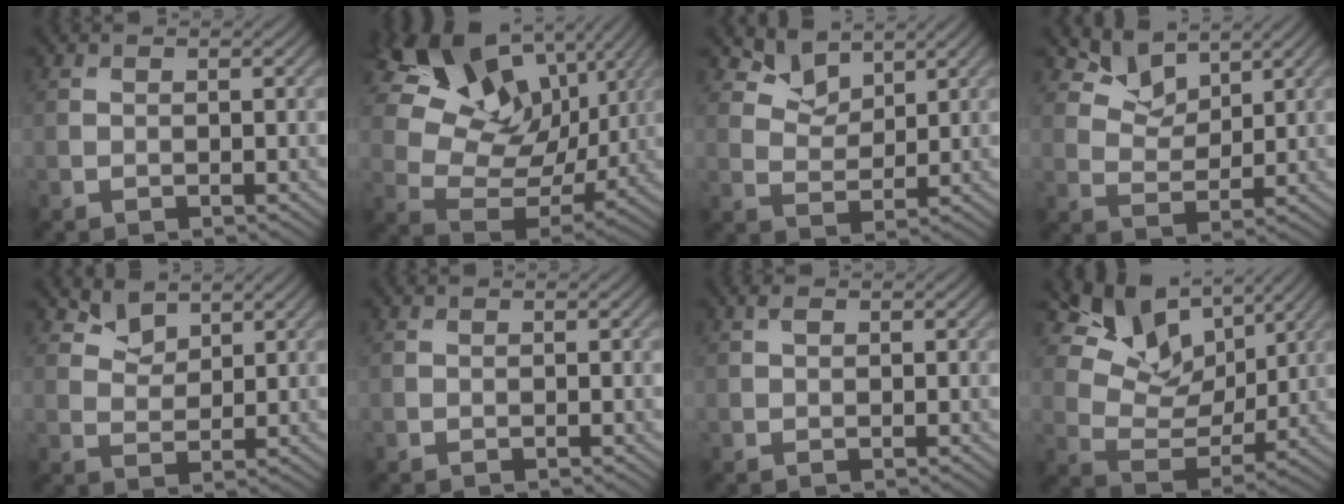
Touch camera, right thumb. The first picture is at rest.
{"total": 16.8, "force": [8.9, 10.4, 9.8], "torque": [-0.215, 0.024, 0.153]}
{"total": 4.2, "force": [3.3, 2.1, 1.5], "torque": [-0.041, -0.008, 0.064]}
{"total": 5.1, "force": [3.8, 2.6, 2.1], "torque": [-0.051, -0.007, 0.071]}
{"total": 3.0, "force": [2.4, 1.5, 1.0], "torque": [-0.023, -0.008, 0.050]}
{"total": 0.0}
{"total": 0.9, "force": [0.4, 0.5, 0.6], "torque": [-0.013, 0.001, 0.008]}
{"total": 11.8, "force": [7.3, 6.9, 6.2], "torque": [-0.129, 0.000, 0.128]}